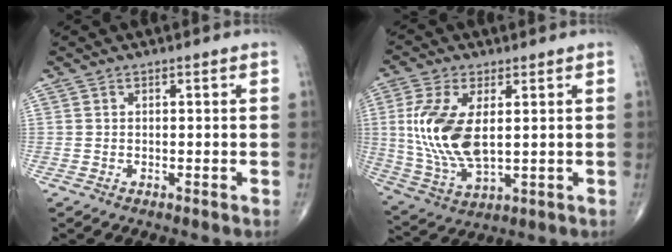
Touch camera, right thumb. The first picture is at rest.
{"total": 14.1, "force": [1.8, 6.9, 12.1], "torque": [-0.262, -0.011, 0.047]}